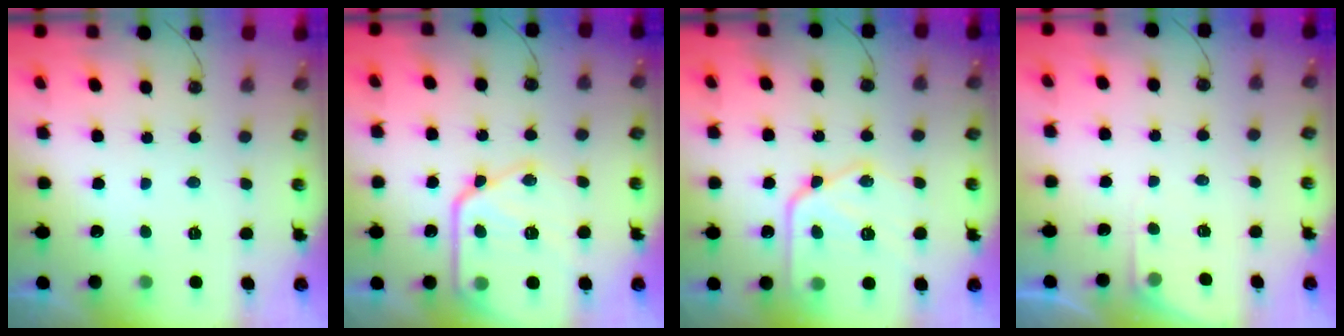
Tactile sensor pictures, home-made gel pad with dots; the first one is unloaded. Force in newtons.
{"total": 16.3, "press": 16.3, "slide": 1.0}
{"total": 16.8, "press": 16.8, "slide": 1.5}
{"total": 3.1, "press": 3.0, "slide": 0.5}